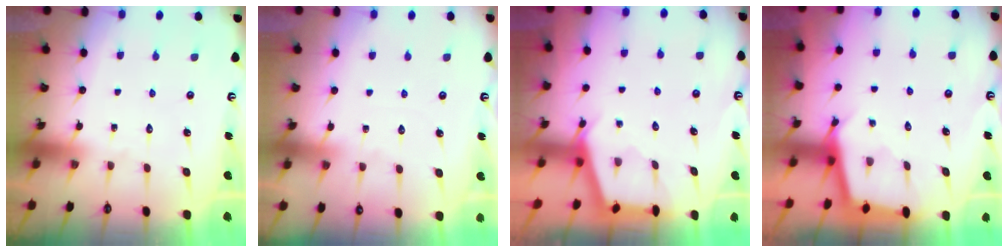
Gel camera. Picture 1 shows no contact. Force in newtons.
{"total": 2.4, "press": 2.4, "slide": 0.3}
{"total": 2.9, "press": 2.9, "slide": 0.3}
{"total": 2.7, "press": 2.7, "slide": 0.2}